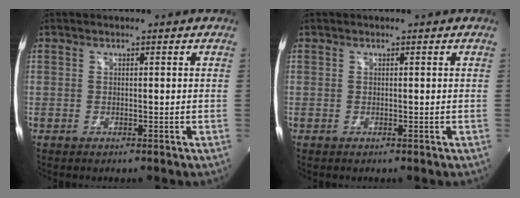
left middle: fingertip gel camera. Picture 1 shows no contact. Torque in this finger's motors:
{"motor_torque": [0.11, 0.05, -0.11, 0.00]}